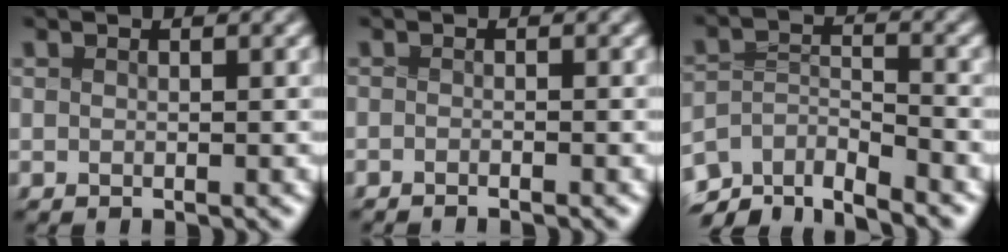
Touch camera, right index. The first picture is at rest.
{"total": 1.3, "force": [-1.3, 0.0, -0.2], "torque": [0.003, 0.002, -0.027]}
{"total": 7.3, "force": [-5.1, 4.0, 3.2], "torque": [-0.064, -0.021, -0.088]}